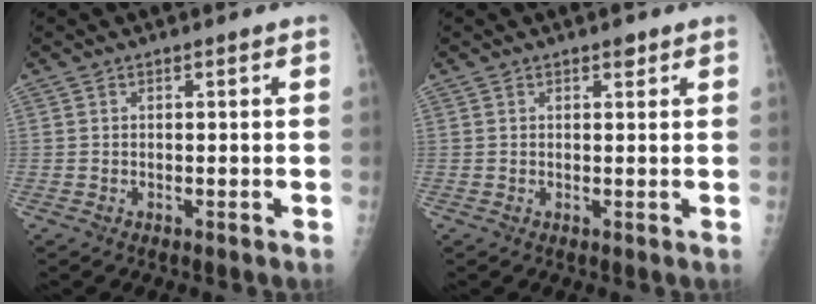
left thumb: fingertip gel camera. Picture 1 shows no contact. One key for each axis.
{"total": 1.4, "fx": 0.9, "fy": 0.7, "fz": 0.8, "tx": -0.004, "ty": -0.002, "tz": 0.010}